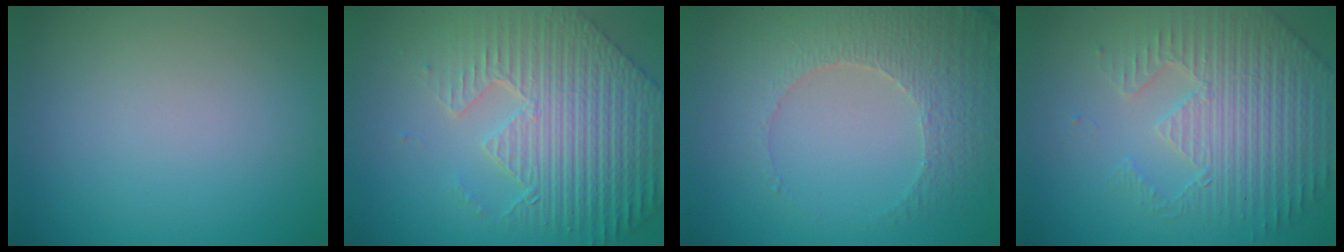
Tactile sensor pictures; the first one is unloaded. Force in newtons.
{"total": 9.4, "press": 6.5, "slide": 6.8}
{"total": 4.7, "press": 3.6, "slide": 3.0}
{"total": 5.3, "press": 4.7, "slide": 2.4}